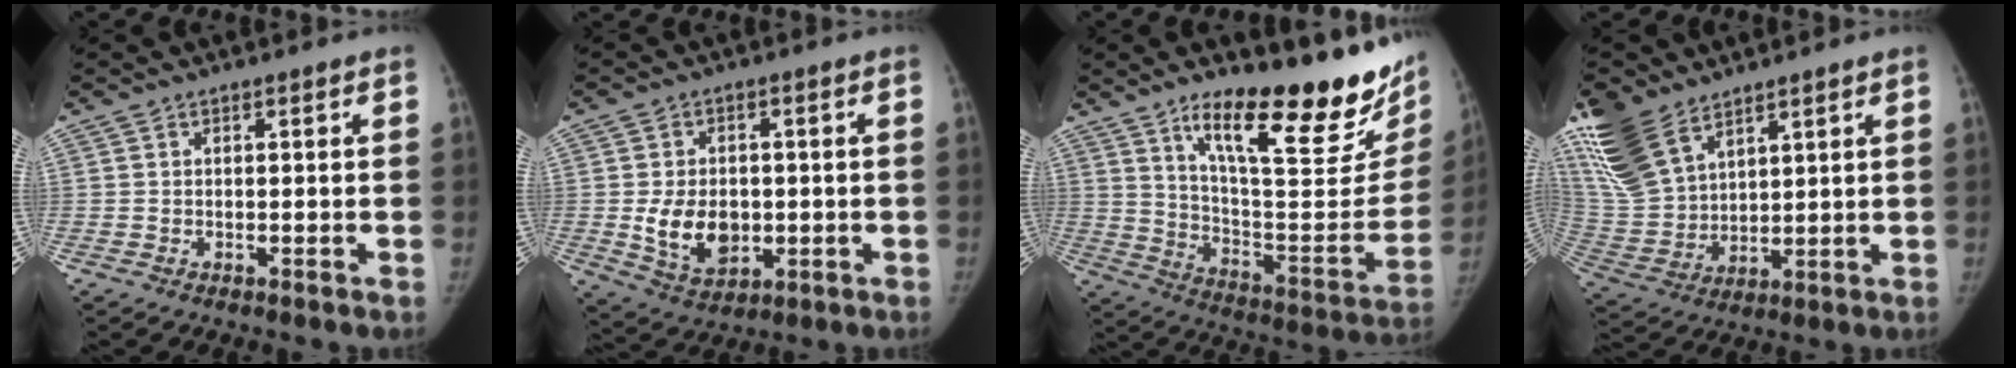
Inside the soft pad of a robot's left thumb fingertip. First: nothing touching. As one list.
[{"total": 9.5, "force": [-0.8, 6.9, 6.5], "torque": [-0.088, -0.008, 0.001]}, {"total": 29.6, "force": [18.5, 8.2, 21.6], "torque": [-0.267, -0.087, 0.287]}, {"total": 16.0, "force": [10.5, 8.5, 8.5], "torque": [-0.178, -0.034, 0.222]}]